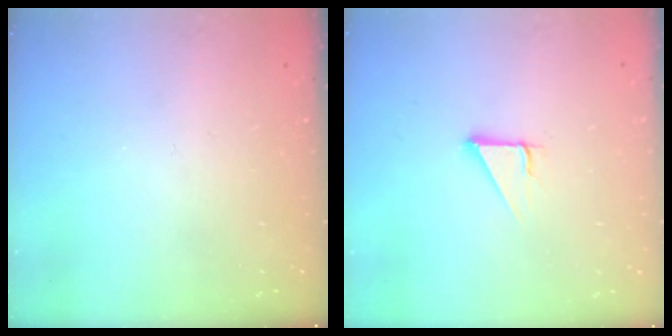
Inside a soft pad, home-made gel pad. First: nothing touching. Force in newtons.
{"total": 2.9, "press": 2.9, "slide": 0.1}